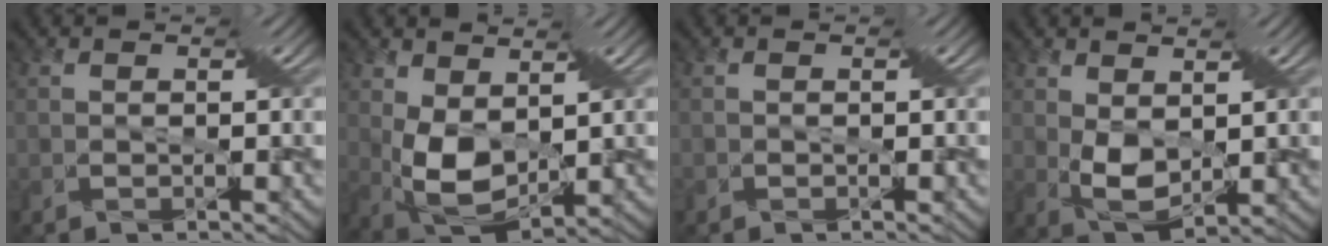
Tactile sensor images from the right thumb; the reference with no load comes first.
{"total": 6.8, "force": [1.5, 4.0, 5.3], "torque": [-0.128, -0.009, 0.029]}
{"total": 0.6, "force": [-0.4, 0.4, -0.1], "torque": [0.005, 0.002, -0.006]}
{"total": 4.5, "force": [1.1, 2.5, 3.6], "torque": [-0.087, -0.007, 0.024]}